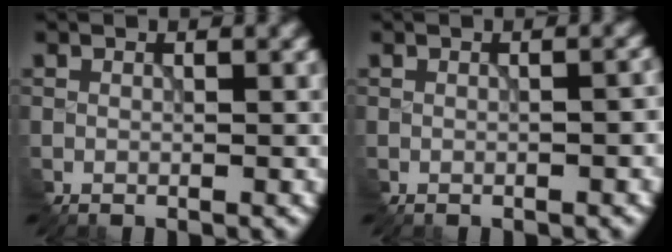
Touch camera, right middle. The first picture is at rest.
{"total": 2.2, "force": [-0.3, 0.9, 2.0], "torque": [-0.014, 0.003, 0.006]}